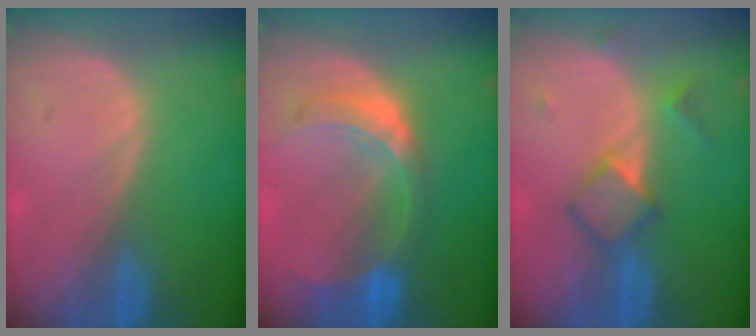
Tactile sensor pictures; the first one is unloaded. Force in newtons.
{"total": 7.9, "press": 7.0, "slide": 3.7}
{"total": 4.9, "press": 4.7, "slide": 1.4}